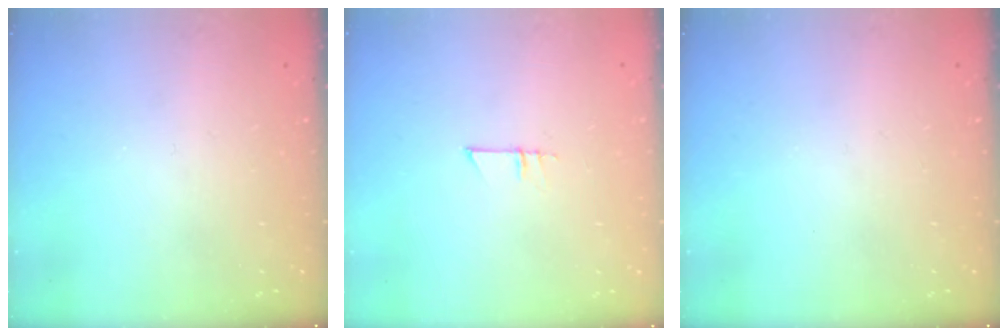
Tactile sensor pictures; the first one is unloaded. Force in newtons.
{"total": 4.6, "press": 4.6, "slide": 0.4}
{"total": 0.0}